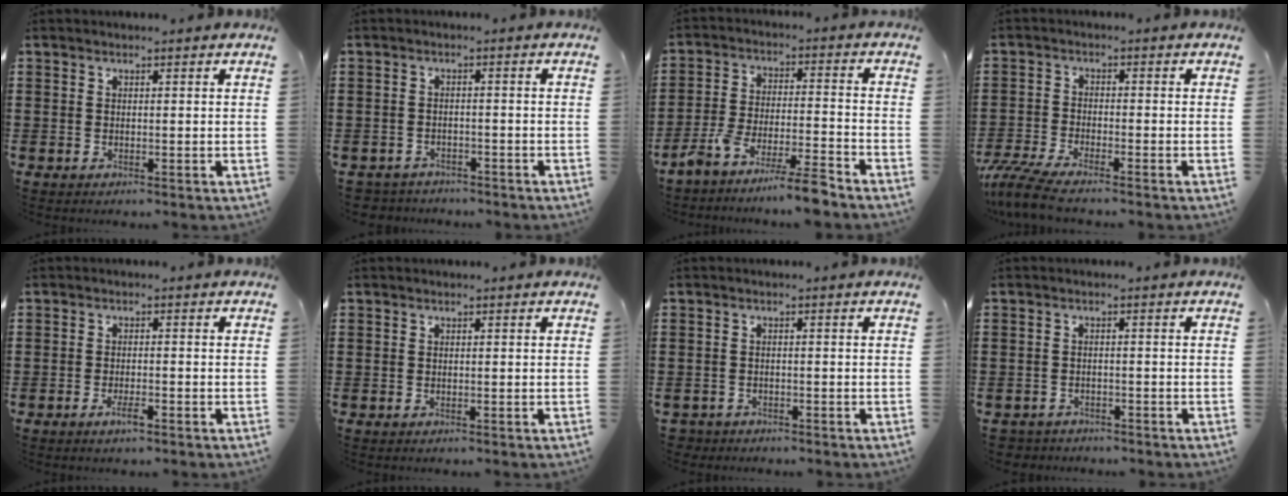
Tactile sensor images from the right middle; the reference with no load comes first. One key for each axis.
{"total": 2.2, "fx": -2.2, "fy": 0.4, "fz": -0.3, "tx": -0.004, "ty": -0.002, "tz": -0.049}
{"total": 7.6, "fx": -6.9, "fy": -0.3, "fz": 3.0, "tx": -0.062, "ty": -0.008, "tz": -0.136}
{"total": 5.2, "fx": -4.6, "fy": 0.2, "fz": 2.4, "tx": -0.075, "ty": -0.023, "tz": -0.096}
{"total": 2.4, "fx": -1.3, "fy": 0.5, "fz": 1.9, "tx": -0.041, "ty": -0.004, "tz": -0.025}
{"total": 0.0}
{"total": 1.6, "fx": -1.5, "fy": 0.5, "fz": -0.2, "tx": -0.004, "ty": -0.003, "tz": -0.034}
{"total": 1.9, "fx": -1.9, "fy": 0.4, "fz": -0.2, "tx": -0.004, "ty": -0.003, "tz": -0.042}